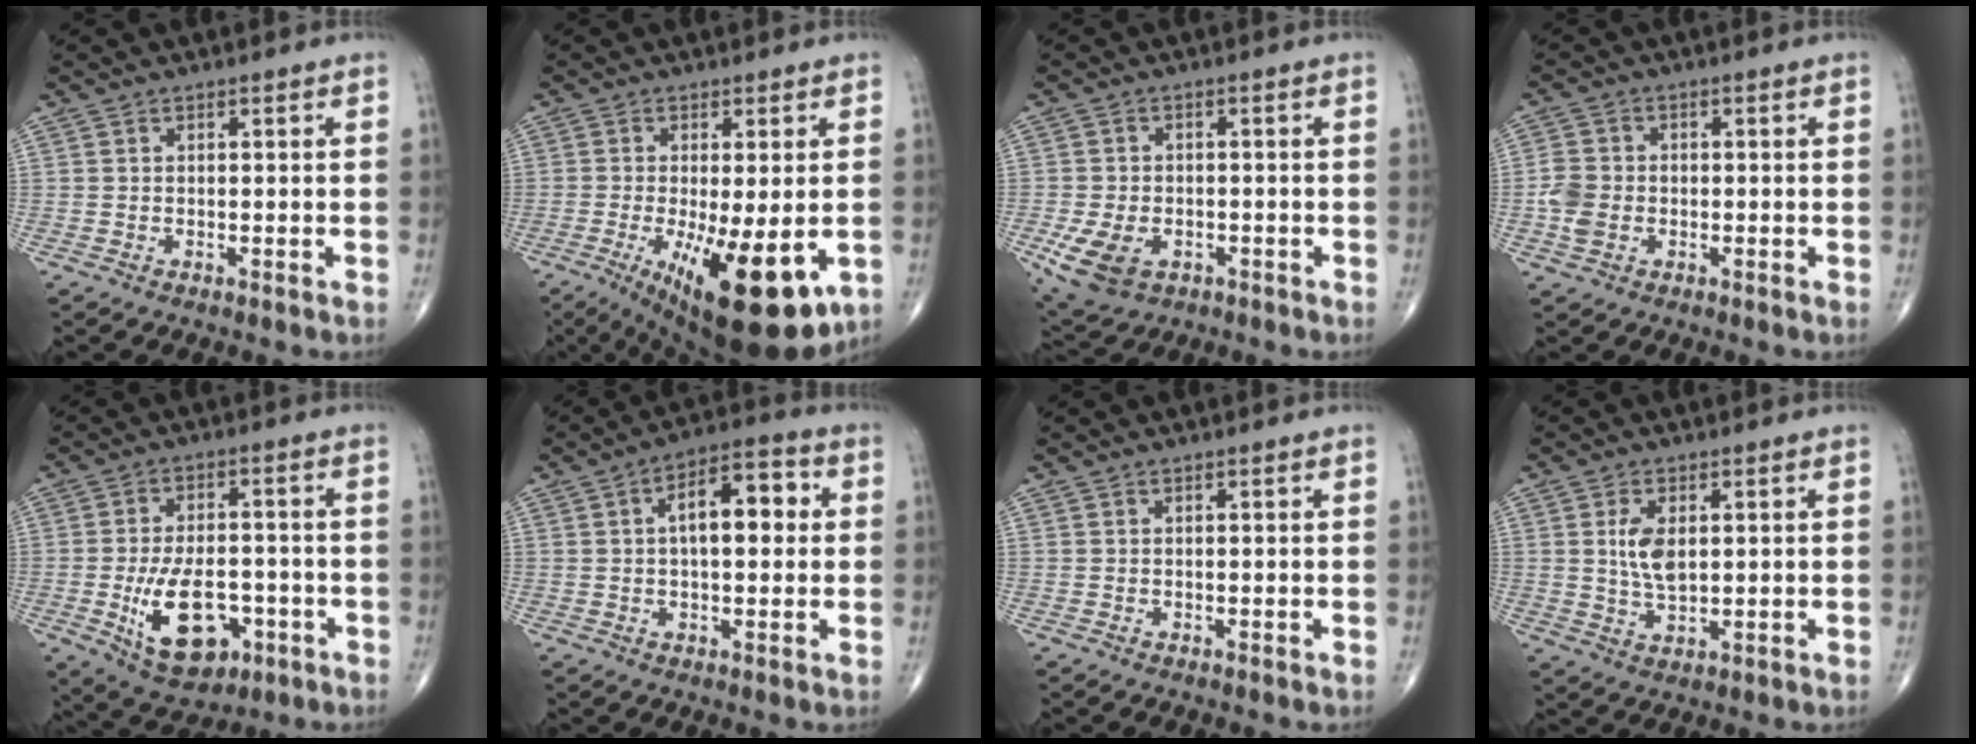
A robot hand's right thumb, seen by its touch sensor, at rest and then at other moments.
{"total": 16.6, "force": [-4.9, 5.4, 15.0], "torque": [-0.213, -0.027, -0.058]}
{"total": 8.5, "force": [-3.2, 5.6, 5.5], "torque": [-0.106, 0.004, -0.046]}
{"total": 7.4, "force": [-0.7, 5.5, 4.9], "torque": [-0.099, 0.016, -0.013]}
{"total": 13.6, "force": [-4.2, 7.6, 10.4], "torque": [-0.155, 0.011, -0.056]}
{"total": 10.8, "force": [1.7, 5.1, 9.3], "torque": [-0.126, 0.024, 0.019]}
{"total": 0.0}
{"total": 6.0, "force": [1.1, 3.2, 5.0], "torque": [-0.092, -0.009, 0.025]}